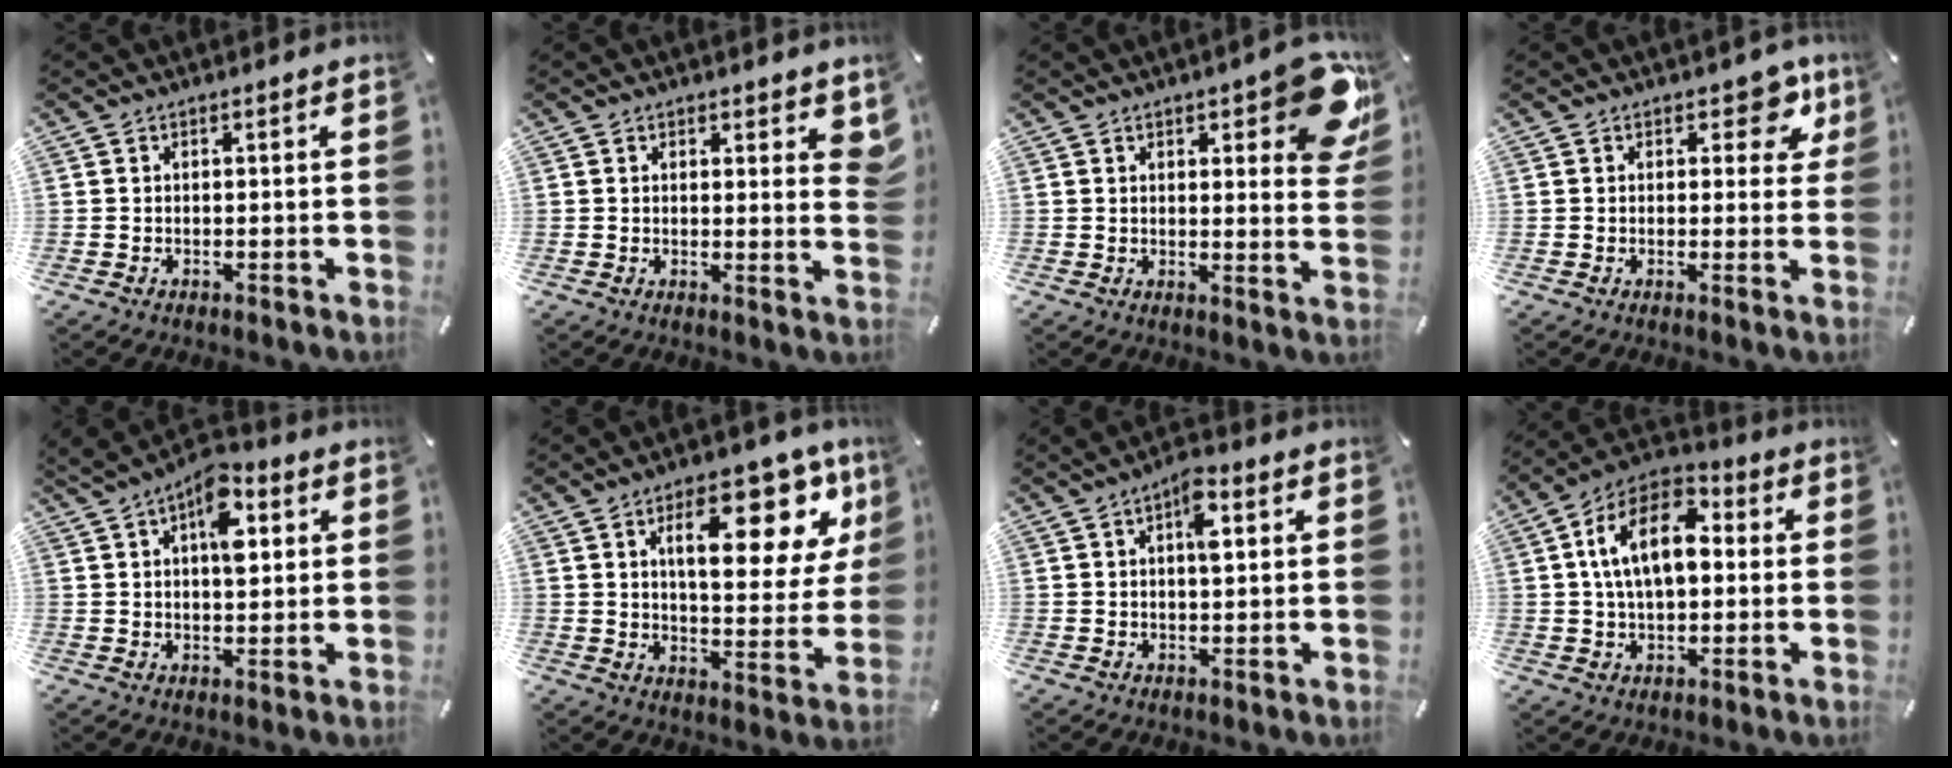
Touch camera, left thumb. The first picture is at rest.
{"total": 3.6, "force": [2.2, 1.7, 2.4], "torque": [-0.020, -0.014, 0.034]}
{"total": 12.7, "force": [6.6, 4.6, 9.9], "torque": [-0.114, -0.043, 0.109]}
{"total": 7.5, "force": [3.9, 4.3, 4.7], "torque": [-0.030, -0.019, 0.059]}
{"total": 9.9, "force": [3.6, 5.5, 7.4], "torque": [-0.100, -0.009, 0.058]}
{"total": 20.1, "force": [9.4, 9.0, 15.3], "torque": [-0.209, -0.041, 0.145]}
{"total": 6.3, "force": [1.8, 2.8, 5.3], "torque": [-0.077, -0.002, 0.024]}
{"total": 14.8, "force": [3.3, 9.0, 11.3], "torque": [-0.217, 0.001, 0.055]}